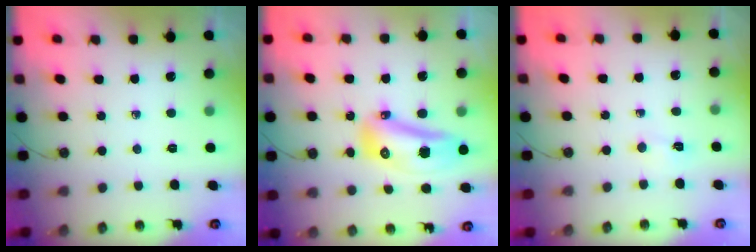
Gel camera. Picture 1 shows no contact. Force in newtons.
{"total": 14.5, "press": 14.4, "slide": 1.9}
{"total": 2.5, "press": 2.5, "slide": 0.5}